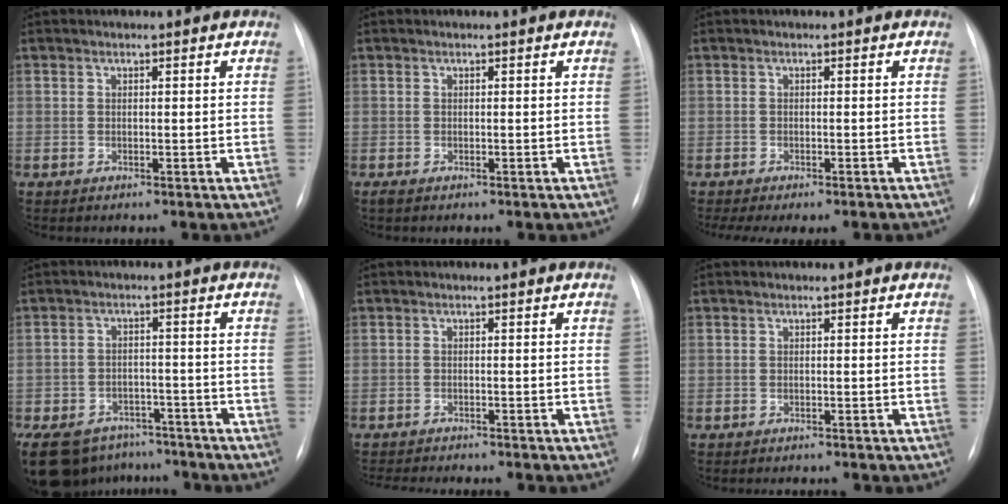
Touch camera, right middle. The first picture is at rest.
{"total": 0.6, "force": [-0.4, 0.2, 0.4], "torque": [-0.007, -0.001, -0.005]}
{"total": 6.6, "force": [-5.4, 1.5, 3.4], "torque": [-0.045, -0.001, -0.073]}
{"total": 16.7, "force": [-12.6, 9.0, 6.2], "torque": [-0.164, -0.006, -0.176]}
{"total": 9.5, "force": [-8.6, 1.5, 3.8], "torque": [-0.050, -0.010, -0.112]}
{"total": 2.0, "force": [-1.8, 0.5, 0.5], "torque": [-0.008, -0.006, -0.018]}